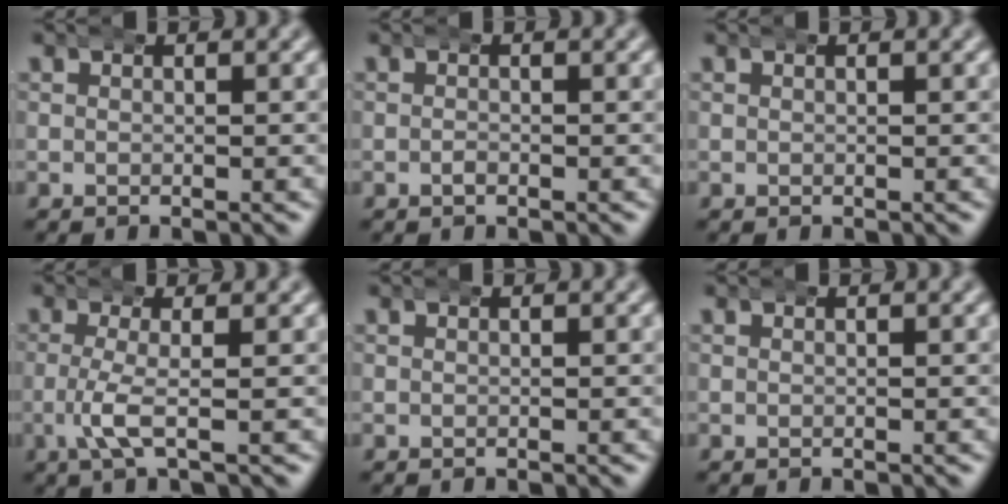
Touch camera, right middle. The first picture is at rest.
{"total": 0.0}
{"total": 0.0}
{"total": 2.7, "force": [-0.3, 0.1, 2.6], "torque": [-0.067, -0.015, 0.001]}
{"total": 0.0}
{"total": 0.0}